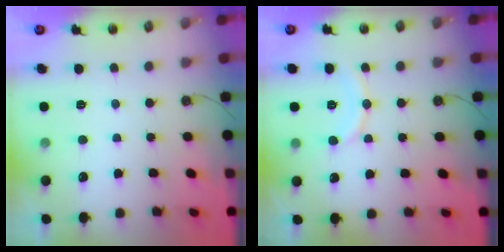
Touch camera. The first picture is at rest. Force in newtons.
{"total": 8.3, "press": 8.3, "slide": 0.9}